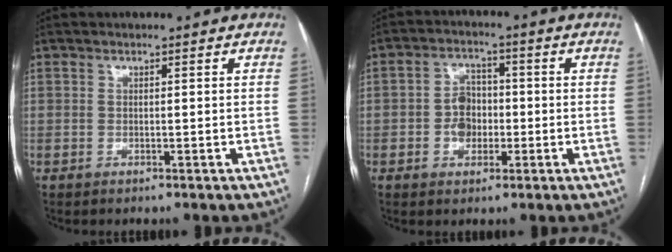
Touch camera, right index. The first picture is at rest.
{"total": 5.2, "force": [-0.9, 4.0, 3.2], "torque": [-0.058, 0.015, -0.014]}